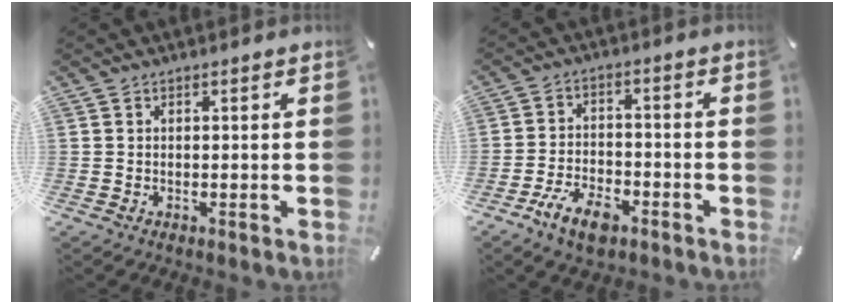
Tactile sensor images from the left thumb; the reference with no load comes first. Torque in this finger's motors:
{"motor_torque": [0.70, 0.81, 0.21, 0.19, 0.01]}